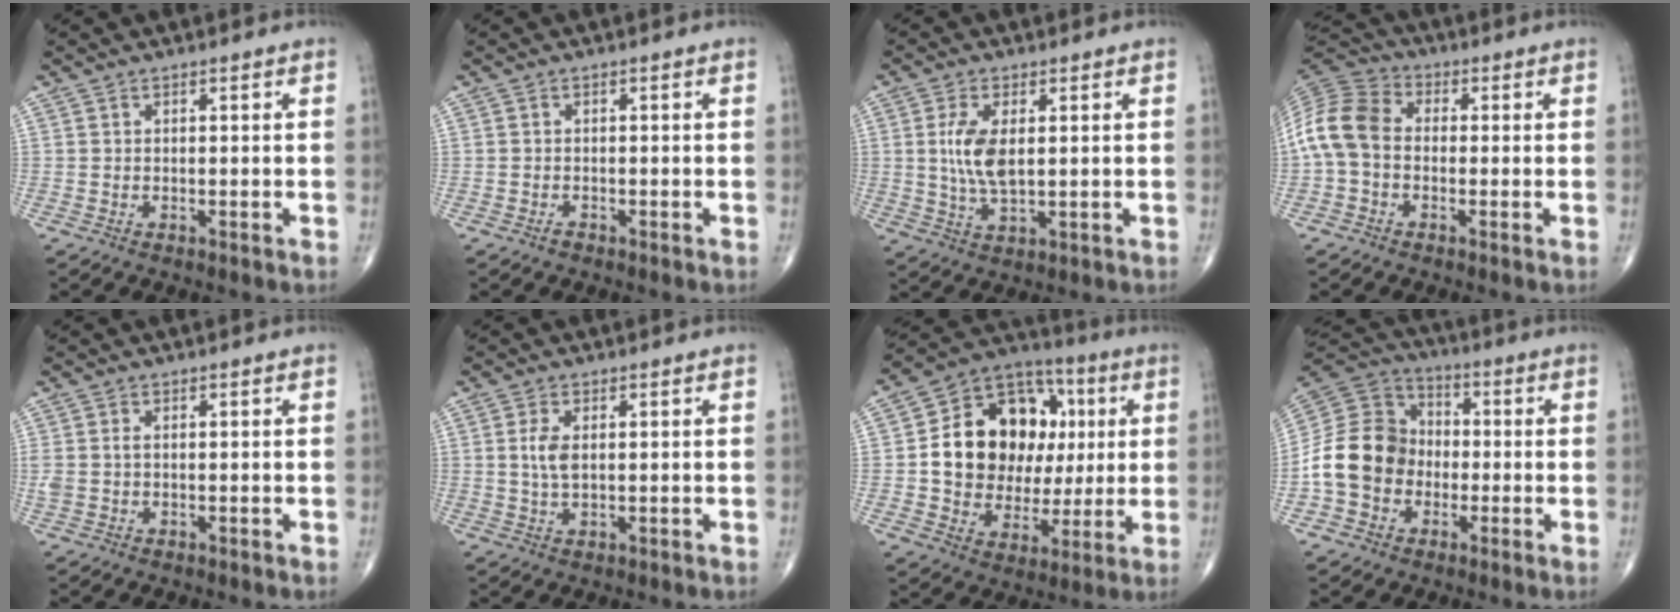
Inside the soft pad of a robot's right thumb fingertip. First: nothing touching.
{"total": 0.8, "force": [-0.6, 0.5, 0.2], "torque": [-0.004, 0.001, -0.014]}
{"total": 7.4, "force": [1.1, 3.3, 6.5], "torque": [-0.138, -0.009, 0.024]}
{"total": 10.4, "force": [-0.9, 7.7, 7.0], "torque": [-0.139, 0.028, -0.034]}
{"total": 2.2, "force": [0.1, 1.4, 1.7], "torque": [-0.053, 0.005, 0.004]}
{"total": 3.9, "force": [0.6, 1.9, 3.3], "torque": [-0.075, -0.003, 0.013]}
{"total": 21.5, "force": [2.9, 16.2, 13.8], "torque": [-0.178, 0.022, 0.054]}
{"total": 14.1, "force": [-3.0, 11.9, 6.8], "torque": [-0.113, 0.041, -0.063]}